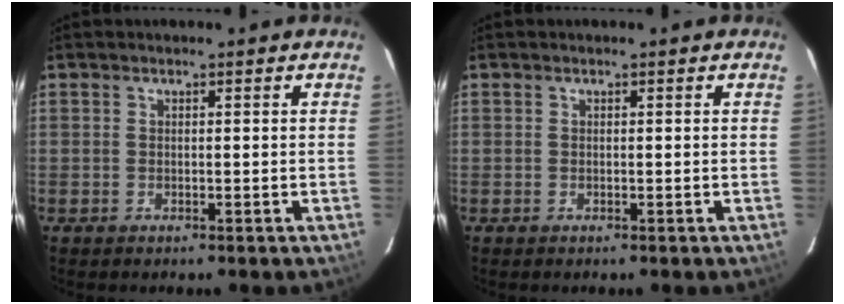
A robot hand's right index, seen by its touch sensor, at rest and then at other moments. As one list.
[{"total": 0.0}]